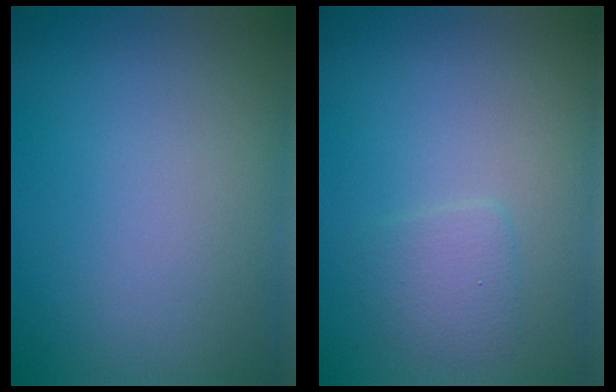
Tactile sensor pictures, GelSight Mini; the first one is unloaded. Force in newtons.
{"total": 1.6, "press": 1.6, "slide": 0.1}